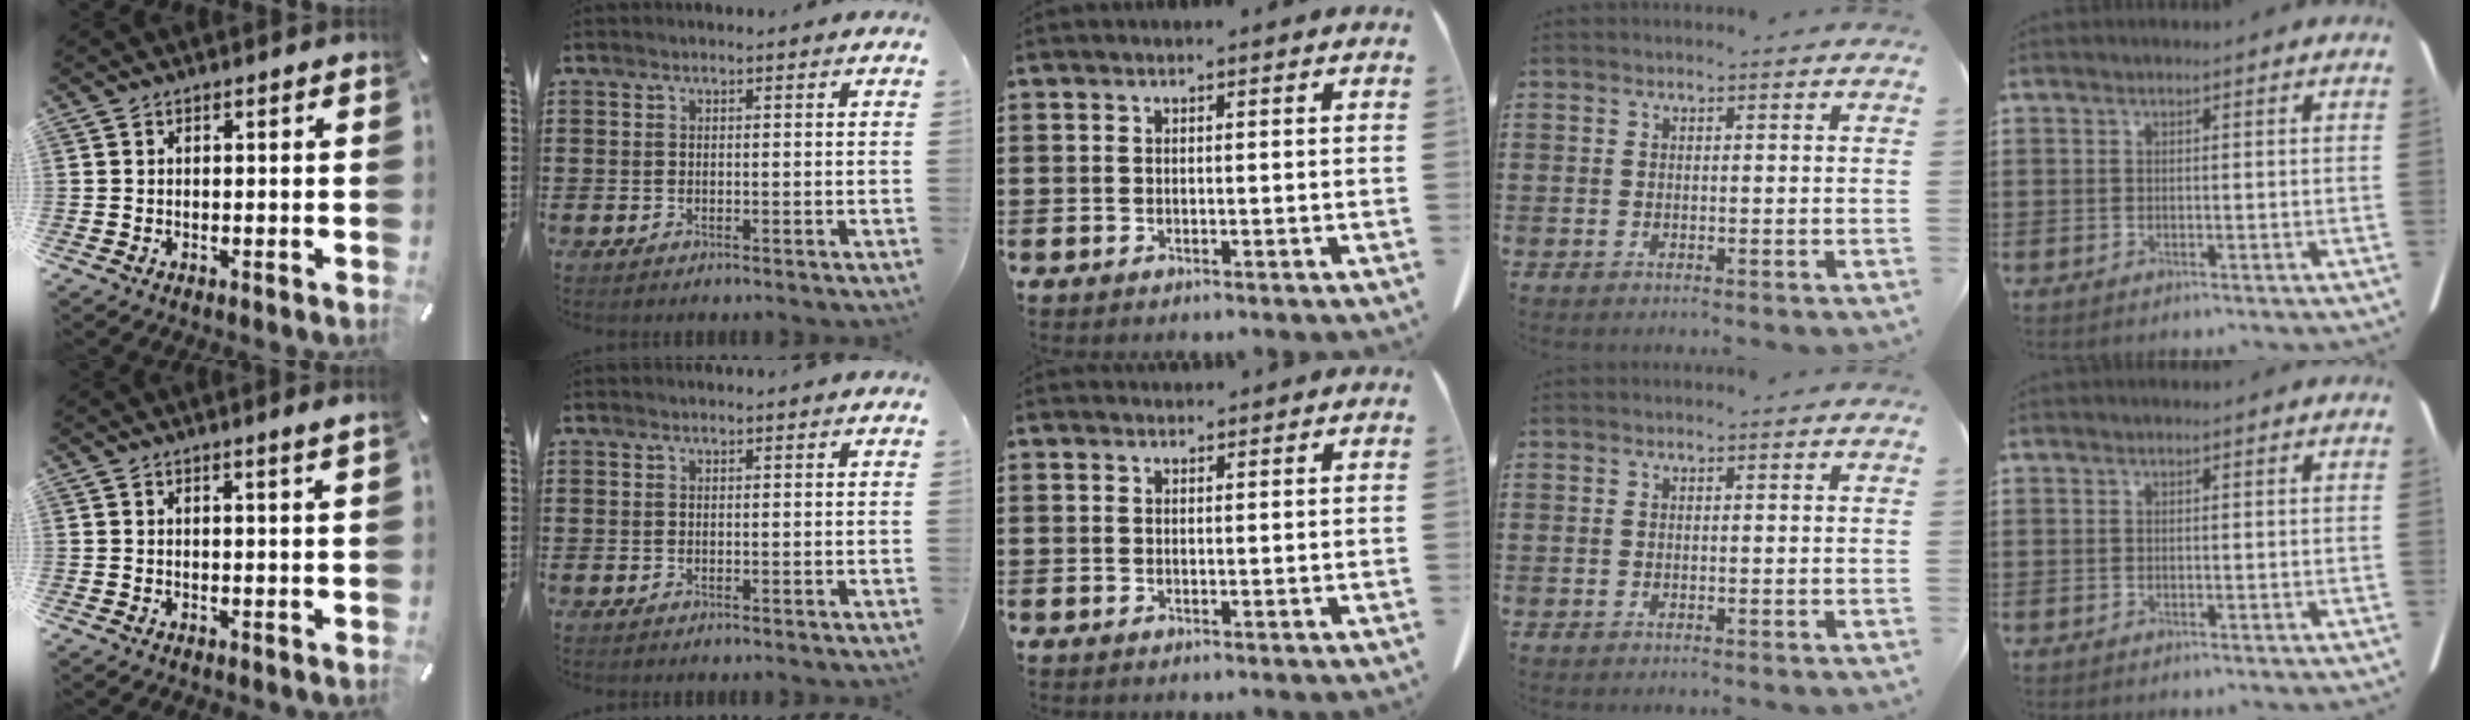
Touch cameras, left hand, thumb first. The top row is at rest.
{"thumb": {"total": 1.6, "force": [1.1, -0.1, 1.2], "torque": [-0.022, -0.001, 0.018]}, "middle": {"total": 0.8, "force": [0.8, 0.2, 0.0], "torque": [-0.002, 0.001, 0.016]}}